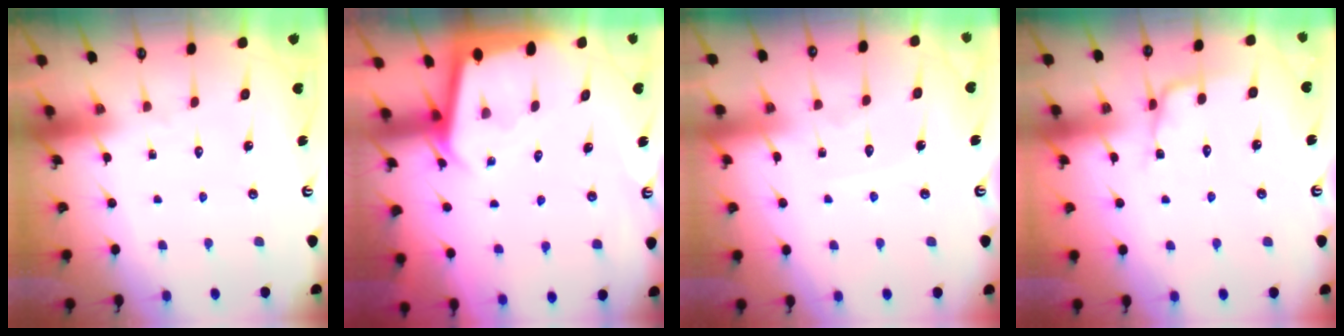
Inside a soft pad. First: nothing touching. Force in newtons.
{"total": 2.3, "press": 2.3, "slide": 0.1}
{"total": 5.0, "press": 5.0, "slide": 0.4}
{"total": 2.8, "press": 2.8, "slide": 0.4}